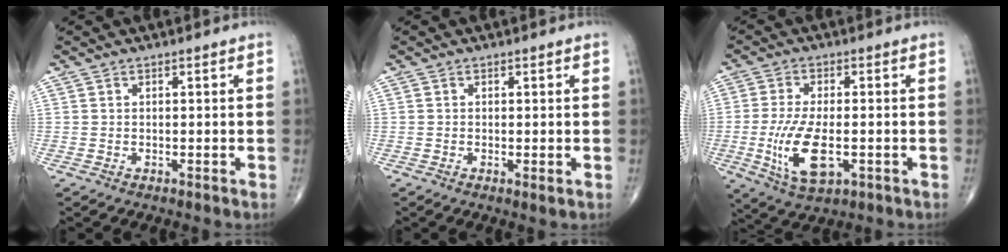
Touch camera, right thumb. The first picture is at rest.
{"total": 0.9, "force": [-0.2, 0.2, 0.9], "torque": [-0.021, -0.005, -0.006]}
{"total": 11.1, "force": [-2.5, 5.1, 9.6], "torque": [-0.192, -0.009, -0.039]}